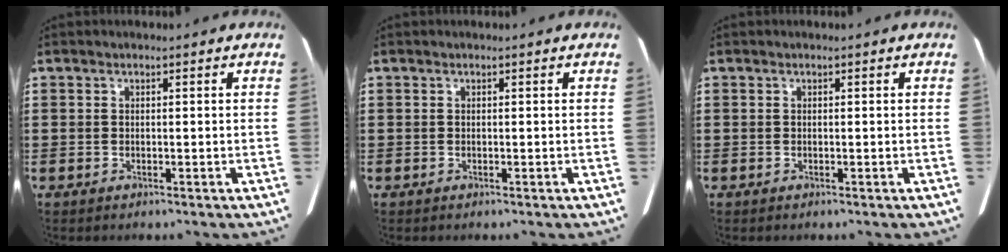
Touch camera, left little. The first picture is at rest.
{"total": 0.0}
{"total": 0.0}